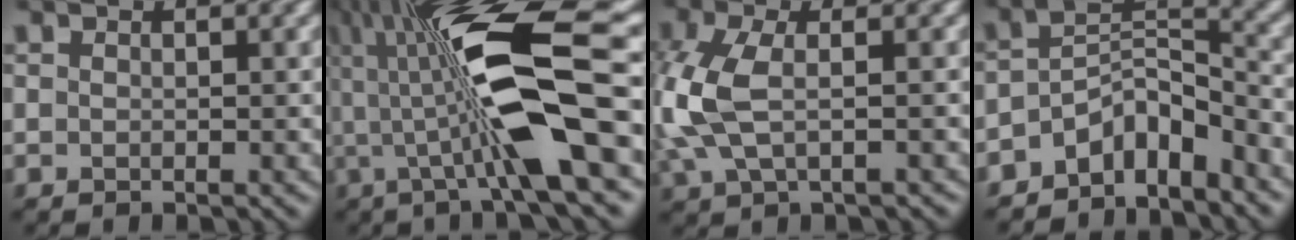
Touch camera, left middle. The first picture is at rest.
{"total": 12.3, "force": [0.7, 2.5, 12.1], "torque": [-0.200, 0.014, 0.003]}
{"total": 6.0, "force": [-0.1, 3.6, 4.8], "torque": [-0.126, 0.004, -0.006]}
{"total": 6.4, "force": [-4.5, 3.1, 3.3], "torque": [-0.032, 0.003, -0.088]}